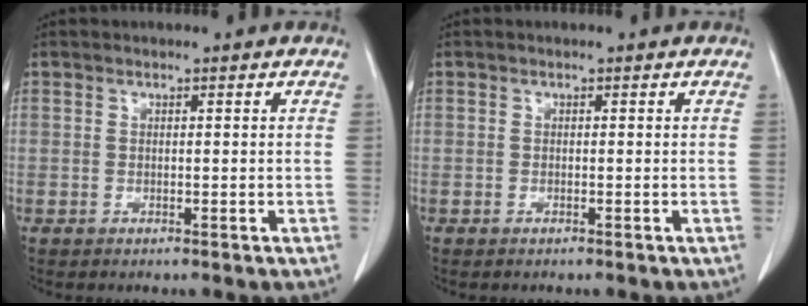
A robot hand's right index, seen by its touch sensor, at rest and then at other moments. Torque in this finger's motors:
{"motor_torque": [-0.04, 0.00, 0.02, 0.02]}